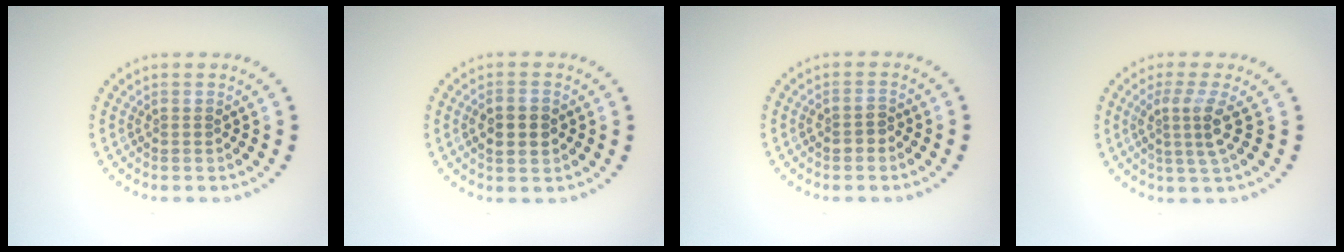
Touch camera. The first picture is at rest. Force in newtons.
{"total": 2.6, "press": 2.6, "slide": 0.1}
{"total": 1.4, "press": 1.3, "slide": 0.5}
{"total": 2.9, "press": 2.1, "slide": 2.0}